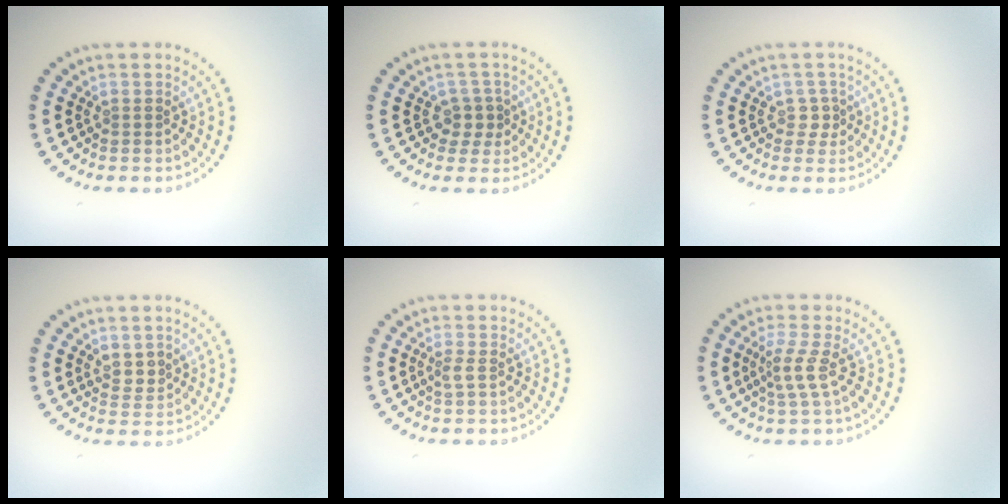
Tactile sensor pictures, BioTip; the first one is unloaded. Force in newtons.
{"total": 1.8, "press": 1.5, "slide": 1.0}
{"total": 1.1, "press": 0.9, "slide": 0.7}
{"total": 1.6, "press": 1.3, "slide": 1.0}
{"total": 0.9, "press": 0.7, "slide": 0.6}
{"total": 2.2, "press": 1.5, "slide": 1.6}